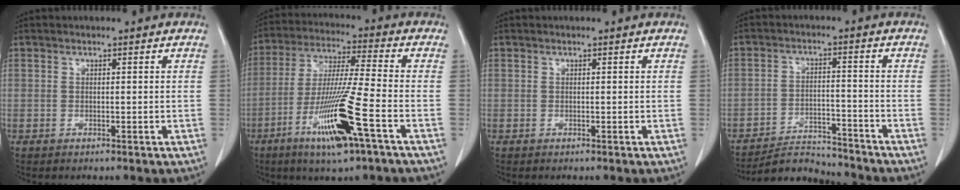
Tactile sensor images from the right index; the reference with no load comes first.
{"total": 14.7, "force": [-6.5, -0.2, 13.2], "torque": [-0.266, -0.024, -0.119]}
{"total": 0.0}
{"total": 7.2, "force": [-7.2, 0.9, -0.5], "torque": [0.009, 0.006, -0.122]}